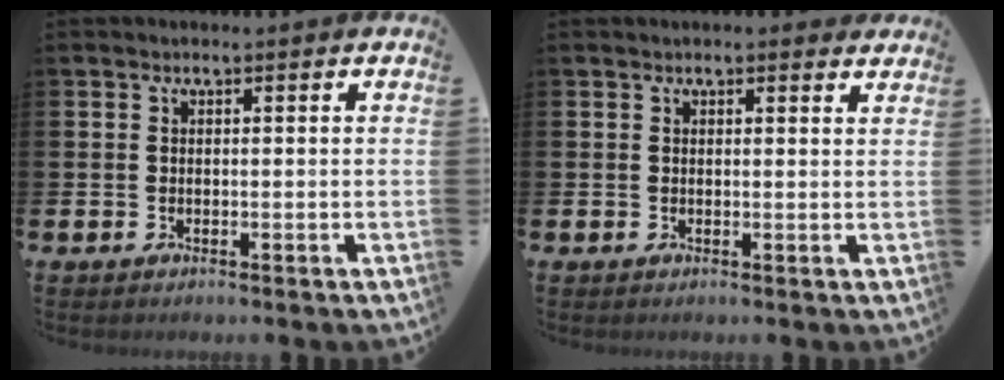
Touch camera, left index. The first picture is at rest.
{"total": 1.1, "force": [1.1, 0.2, 0.1], "torque": [-0.001, 0.001, 0.020]}